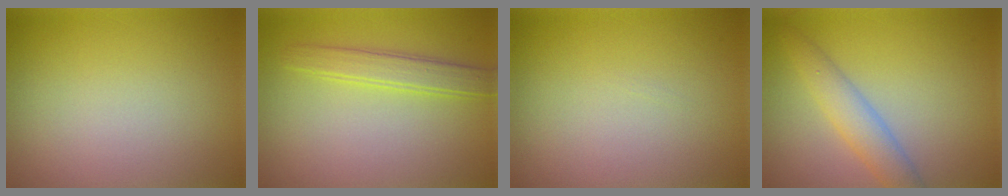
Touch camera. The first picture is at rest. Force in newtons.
{"total": 2.6, "press": 2.6, "slide": 0.1}
{"total": 0.0}
{"total": 3.2, "press": 3.2, "slide": 0.1}